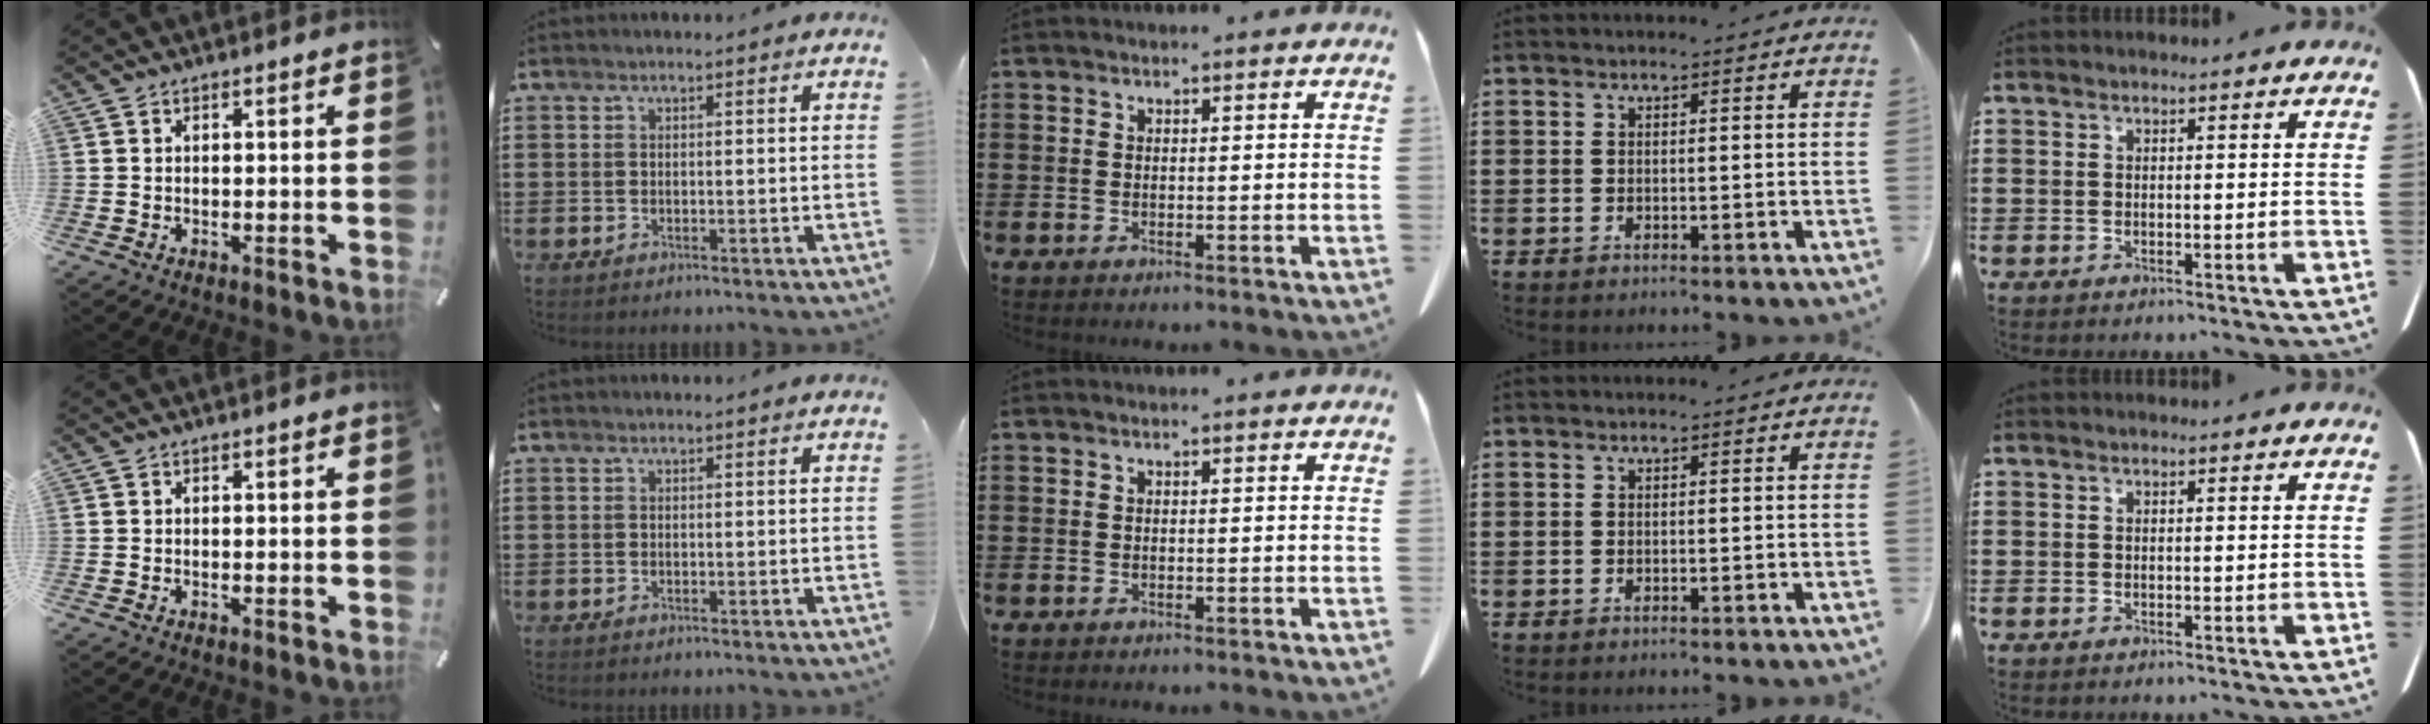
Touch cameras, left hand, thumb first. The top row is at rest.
{}